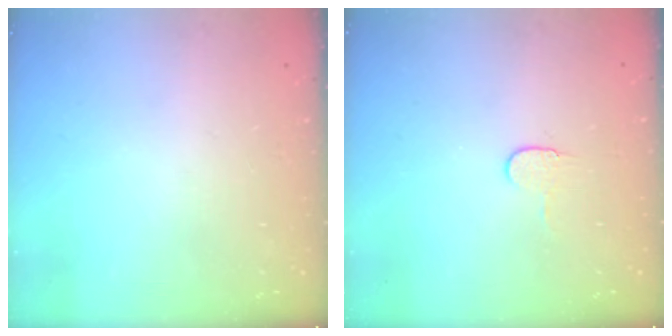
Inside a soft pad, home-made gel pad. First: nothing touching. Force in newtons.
{"total": 5.0, "press": 4.9, "slide": 0.4}